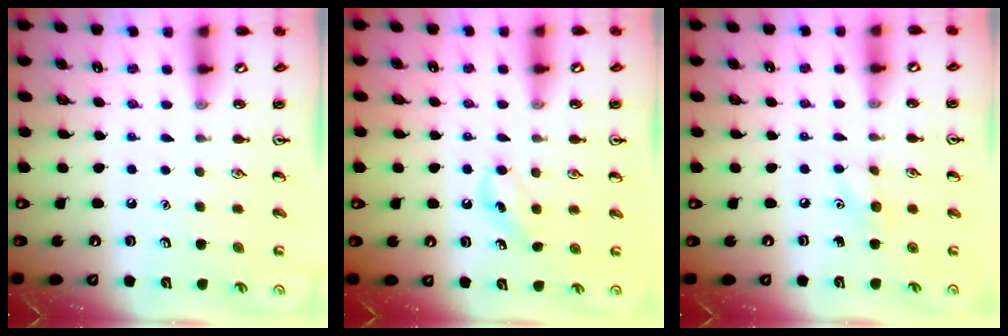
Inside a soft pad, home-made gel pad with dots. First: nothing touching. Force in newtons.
{"total": 5.4, "press": 5.0, "slide": 1.8}
{"total": 6.1, "press": 5.8, "slide": 1.6}